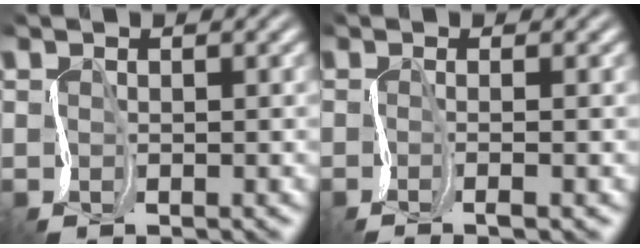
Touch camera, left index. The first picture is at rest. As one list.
[{"total": 2.2, "force": [-0.7, 0.5, 2.0], "torque": [-0.024, -0.004, -0.016]}]